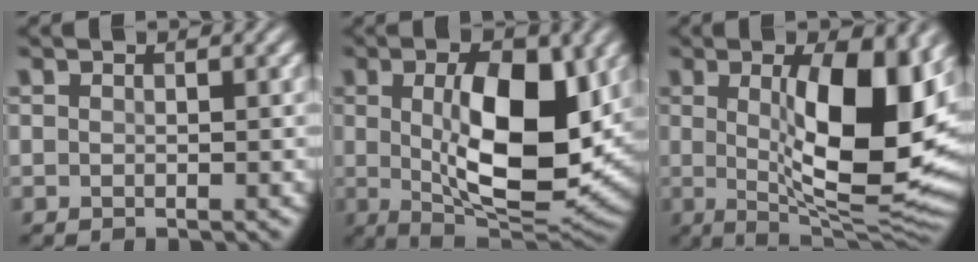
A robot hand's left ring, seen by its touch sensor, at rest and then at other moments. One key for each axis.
{"total": 10.3, "fx": 1.2, "fy": 4.2, "fz": 9.3, "tx": -0.143, "ty": -0.003, "tz": 0.025}
{"total": 12.3, "fx": 1.5, "fy": 4.0, "fz": 11.5, "tx": -0.168, "ty": -0.009, "tz": 0.030}